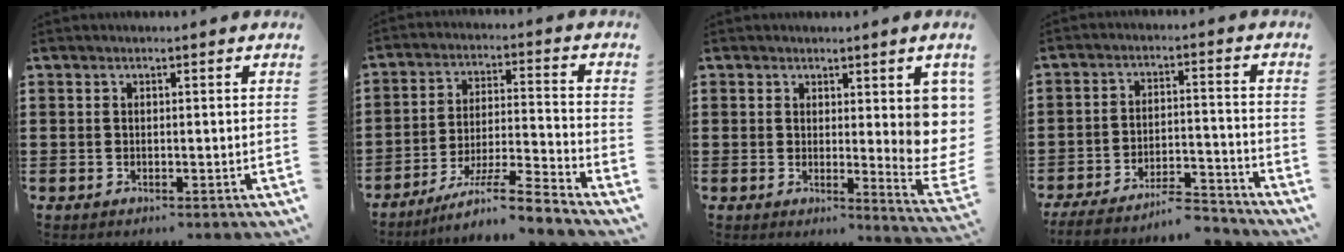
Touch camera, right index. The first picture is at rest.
{"total": 7.5, "force": [-6.3, -0.4, 4.0], "torque": [-0.075, -0.008, -0.124]}
{"total": 6.2, "force": [2.4, 2.5, 5.1], "torque": [-0.051, -0.026, 0.041]}
{"total": 7.4, "force": [-6.8, 1.1, 2.9], "torque": [-0.049, 0.011, -0.128]}